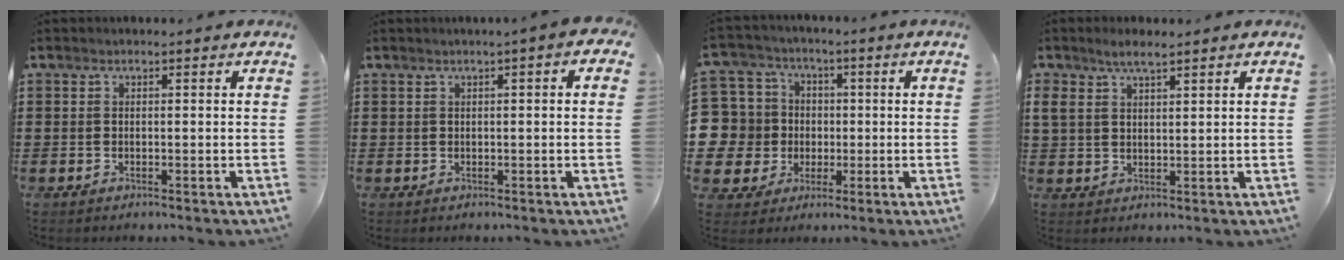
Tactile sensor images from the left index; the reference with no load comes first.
{"total": 1.2, "force": [0.1, 0.1, 1.2], "torque": [-0.020, -0.003, 0.003]}
{"total": 9.2, "force": [-0.3, 9.0, 1.8], "torque": [-0.105, 0.005, -0.007]}
{"total": 3.6, "force": [2.5, 1.5, 2.1], "torque": [-0.048, 0.006, 0.046]}